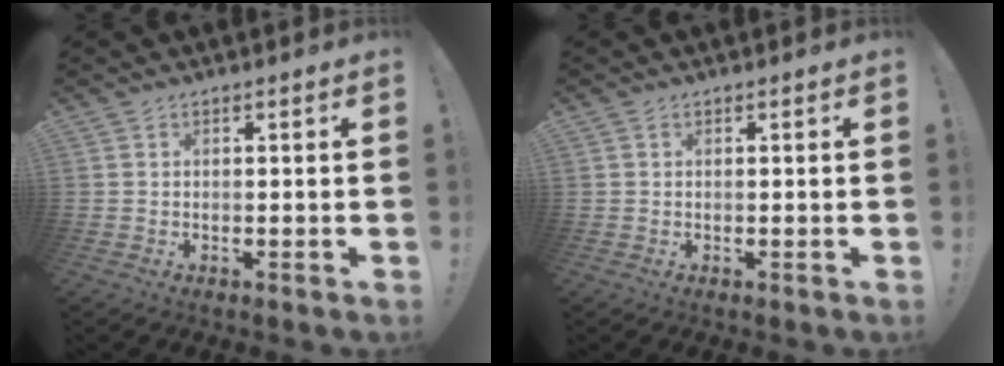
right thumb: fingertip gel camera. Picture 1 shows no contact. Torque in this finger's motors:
{"motor_torque": [-0.28, 0.51, 0.19, 0.08, 0.17]}